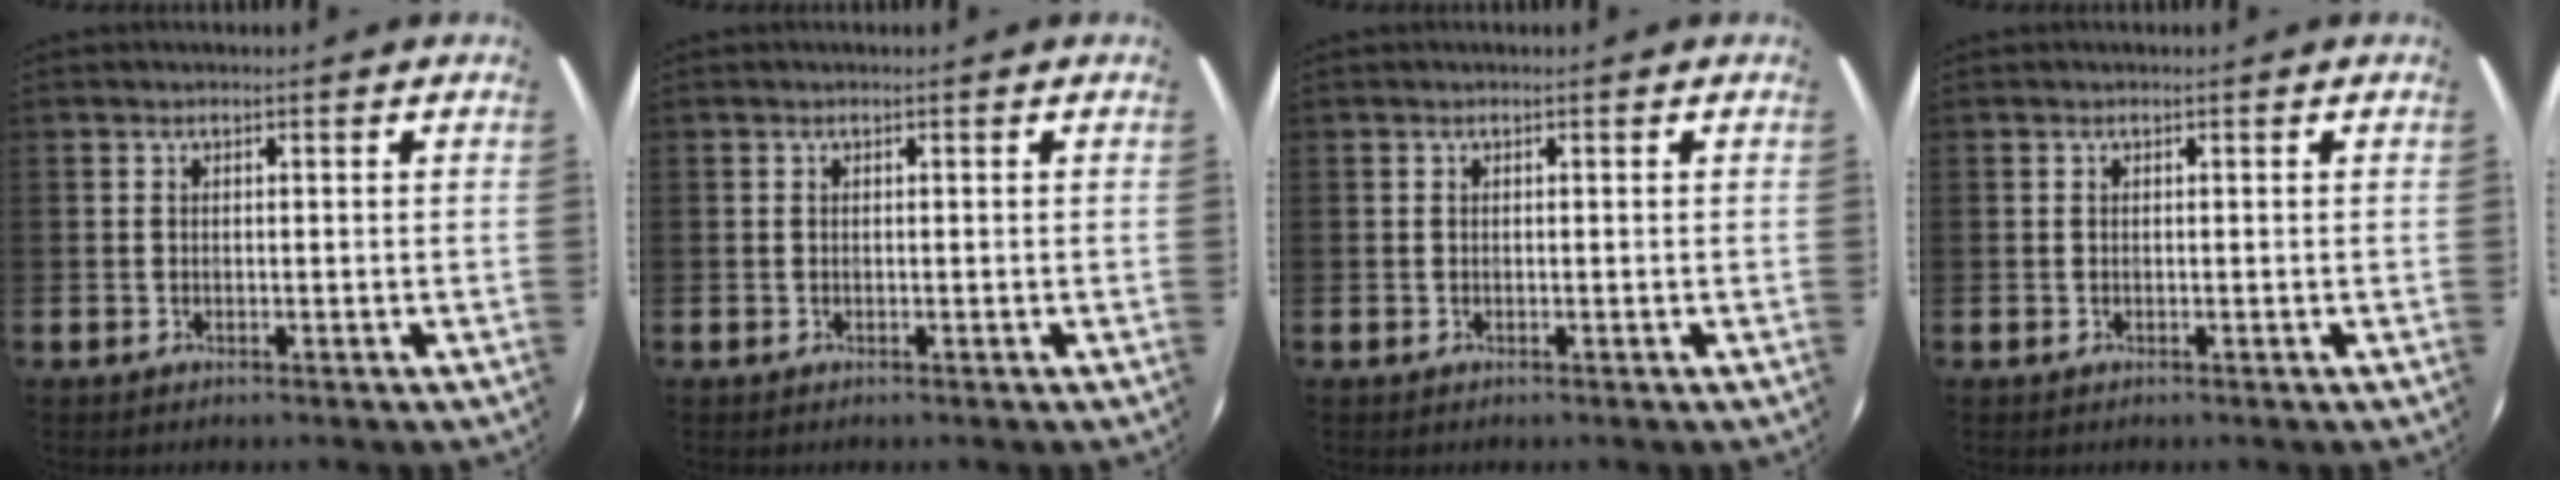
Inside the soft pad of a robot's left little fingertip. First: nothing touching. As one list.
[{"total": 0.0}, {"total": 0.0}, {"total": 0.0}]